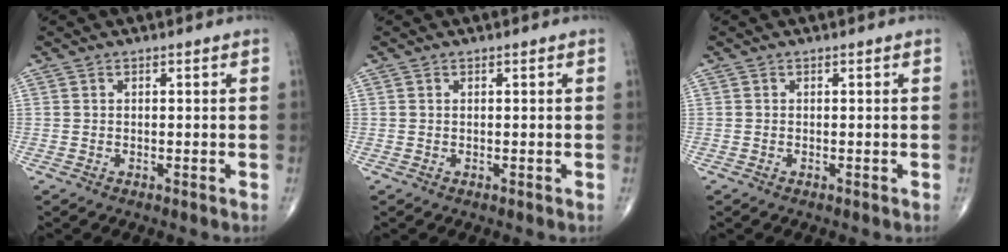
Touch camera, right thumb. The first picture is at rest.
{"total": 0.0}
{"total": 0.0}